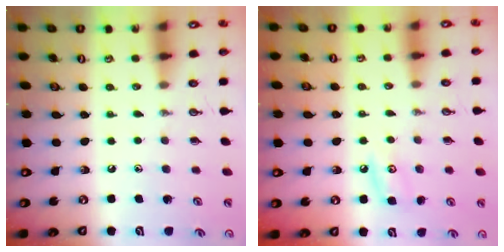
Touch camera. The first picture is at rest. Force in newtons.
{"total": 5.7, "press": 5.7, "slide": 0.8}